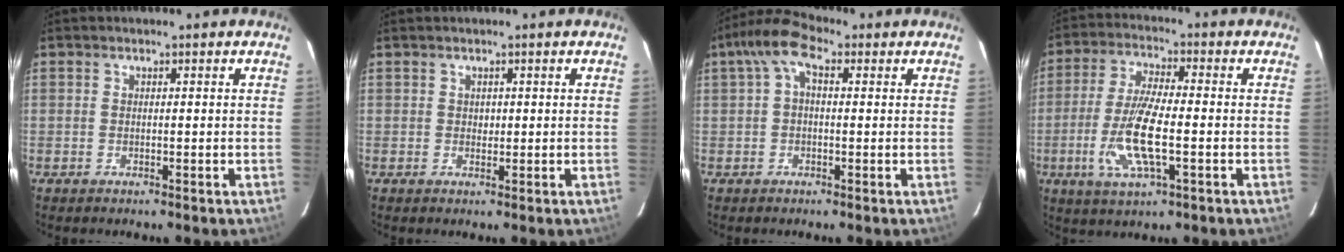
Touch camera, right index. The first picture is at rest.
{"total": 0.8, "force": [0.5, 0.3, -0.5], "torque": [0.015, 0.000, 0.011]}
{"total": 5.2, "force": [1.8, 2.6, 4.1], "torque": [-0.084, 0.023, 0.033]}
{"total": 11.4, "force": [-2.6, 2.8, 10.7], "torque": [-0.219, -0.008, -0.052]}